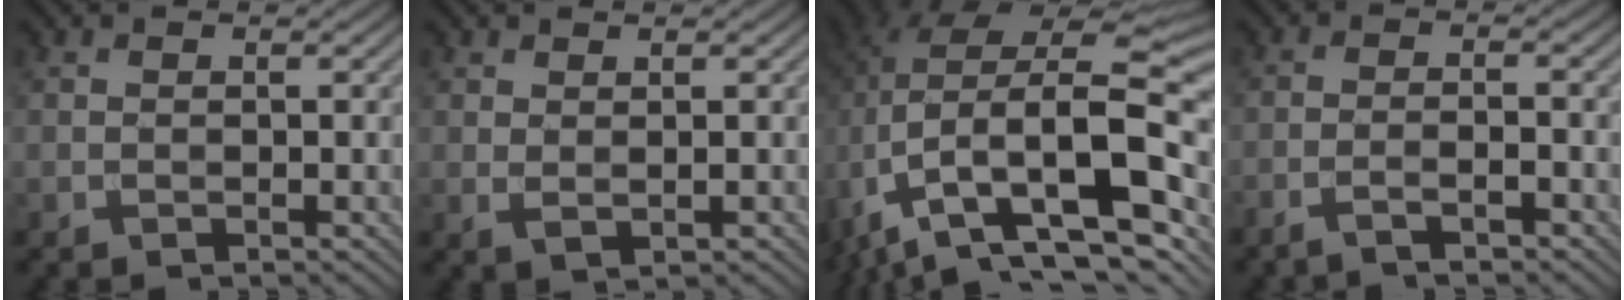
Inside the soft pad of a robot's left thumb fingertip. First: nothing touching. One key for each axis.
{"total": 1.4, "fx": 0.6, "fy": 0.4, "fz": 1.1, "tx": -0.027, "ty": -0.001, "tz": 0.015}
{"total": 17.3, "fx": -5.5, "fy": 8.1, "fz": 14.2, "tx": -0.282, "ty": -0.014, "tz": -0.090}
{"total": 3.1, "fx": -2.3, "fy": 0.4, "fz": 2.0, "tx": -0.036, "ty": 0.005, "tz": -0.050}